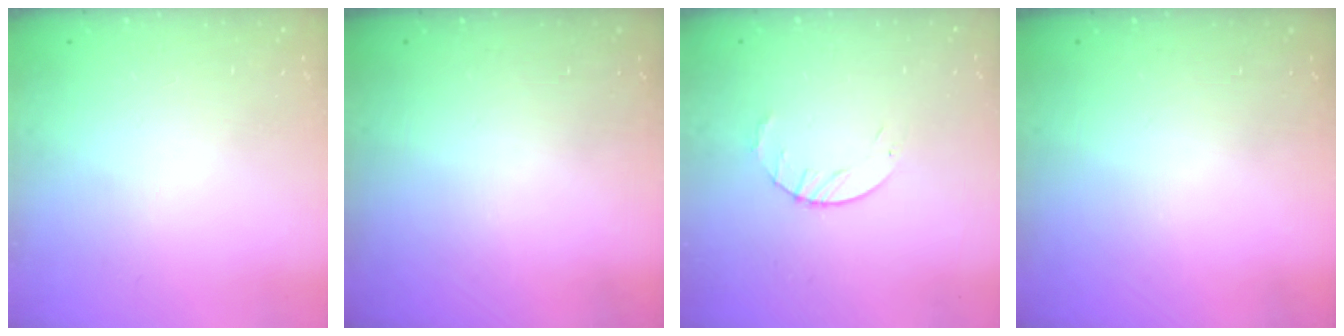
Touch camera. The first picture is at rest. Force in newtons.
{"total": 0.0}
{"total": 3.5, "press": 3.5, "slide": 0.4}
{"total": 0.0}